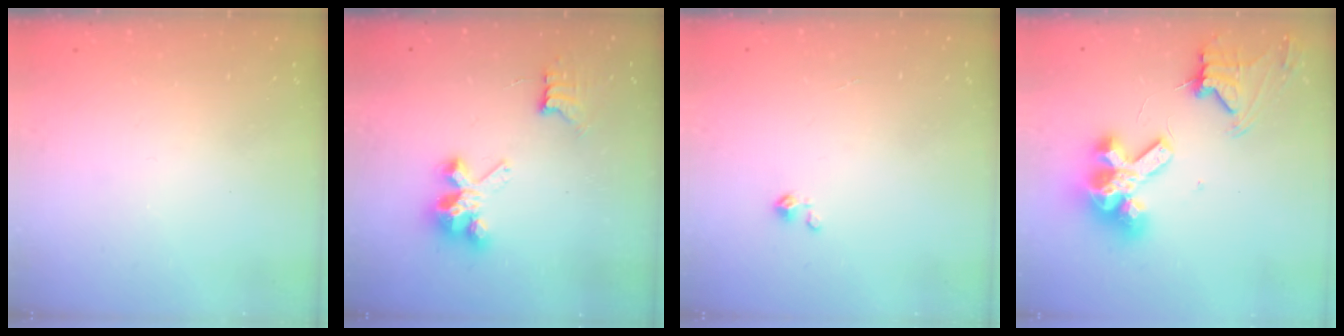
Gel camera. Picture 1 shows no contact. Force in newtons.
{"total": 7.9, "press": 7.9, "slide": 0.6}
{"total": 2.3, "press": 2.2, "slide": 0.3}
{"total": 15.0, "press": 14.9, "slide": 1.8}